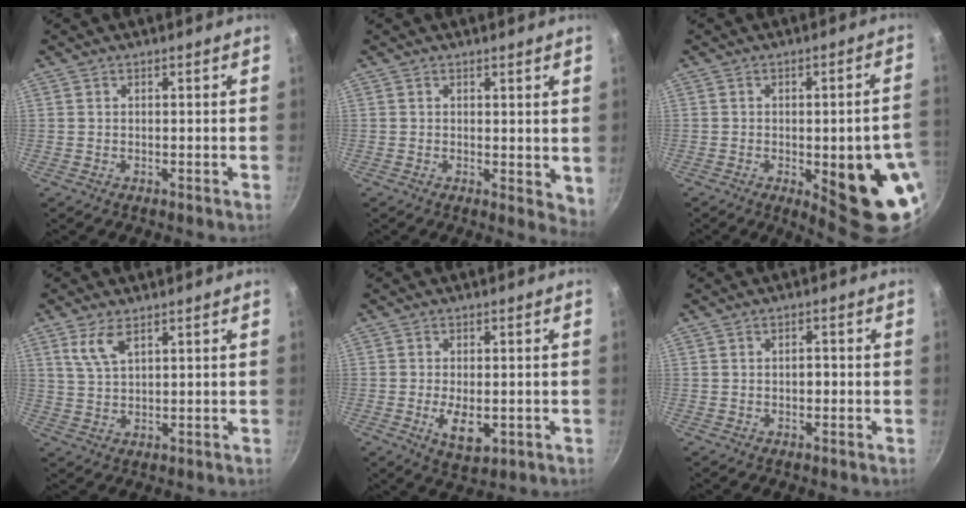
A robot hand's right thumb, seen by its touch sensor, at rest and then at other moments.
{"total": 3.8, "force": [0.9, 1.7, 3.3], "torque": [-0.035, -0.012, 0.014]}
{"total": 21.5, "force": [-4.6, 6.9, 19.8], "torque": [-0.198, 0.007, -0.029]}
{"total": 4.8, "force": [2.7, 2.0, 3.4], "torque": [-0.069, -0.007, 0.061]}
{"total": 5.9, "force": [-1.2, 3.0, 4.9], "torque": [-0.078, -0.009, -0.014]}
{"total": 1.8, "force": [-0.1, 1.1, 1.4], "torque": [-0.017, 0.006, -0.003]}